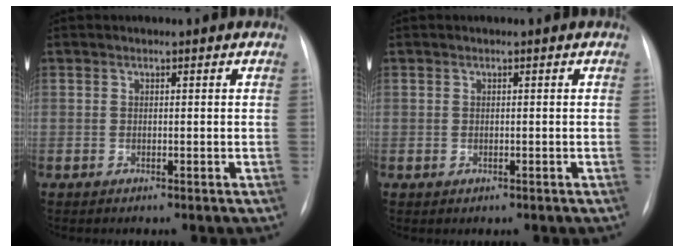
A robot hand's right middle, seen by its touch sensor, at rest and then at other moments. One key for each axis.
{"total": 0.0}